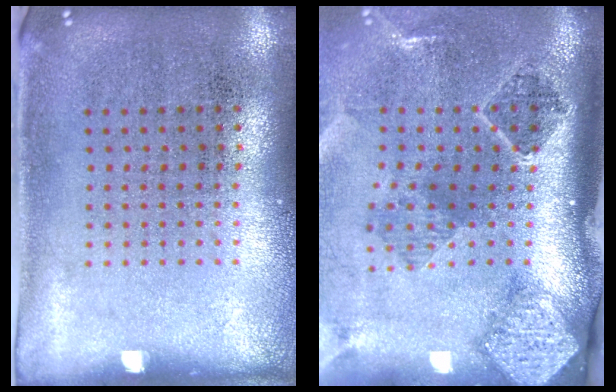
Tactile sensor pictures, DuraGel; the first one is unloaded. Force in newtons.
{"total": 2.9, "press": 1.9, "slide": 2.1}